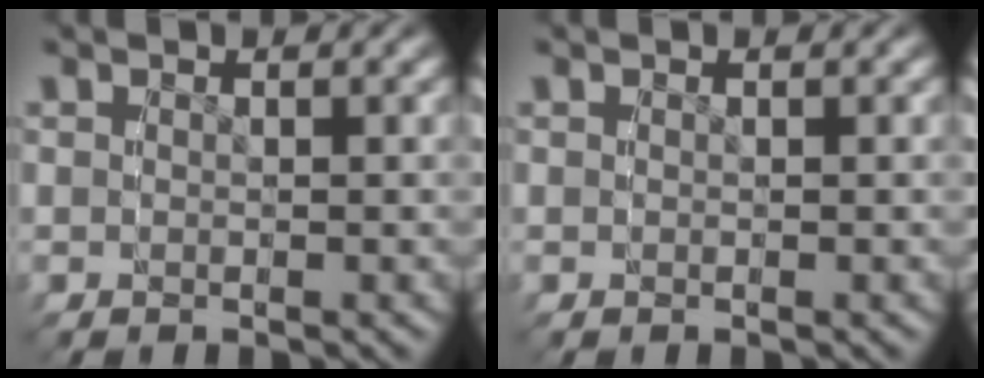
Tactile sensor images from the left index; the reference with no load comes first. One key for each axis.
{"total": 0.0}